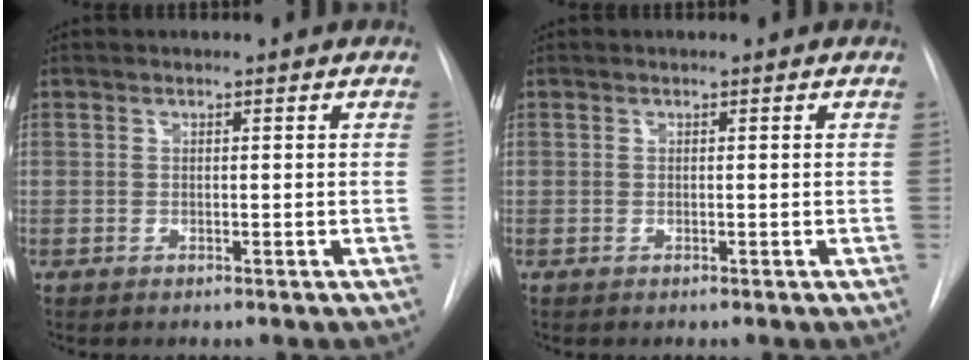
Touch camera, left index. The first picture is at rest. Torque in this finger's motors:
{"motor_torque": [0.00, 0.00, 0.00, 0.00]}